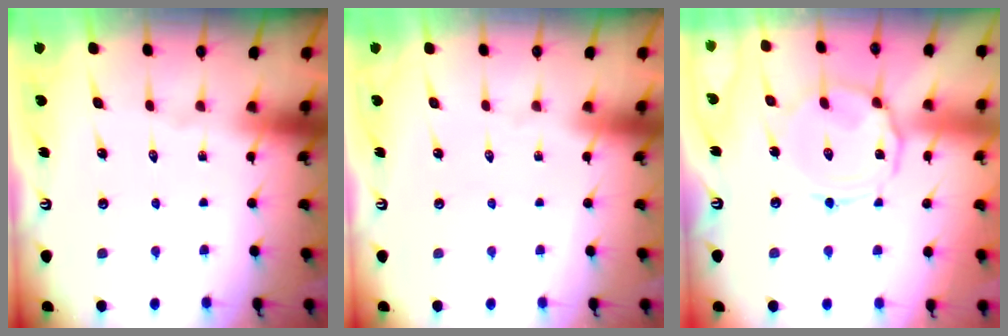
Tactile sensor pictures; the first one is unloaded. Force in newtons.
{"total": 0.0}
{"total": 7.6, "press": 7.6, "slide": 0.6}